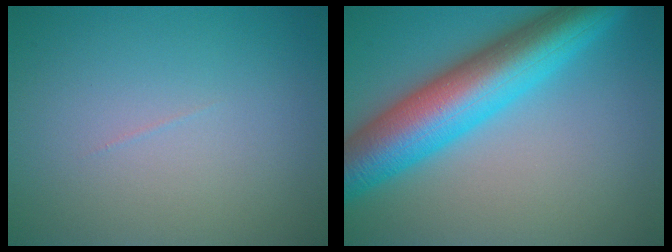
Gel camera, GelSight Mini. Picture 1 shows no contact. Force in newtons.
{"total": 10.6, "press": 10.6, "slide": 0.2}